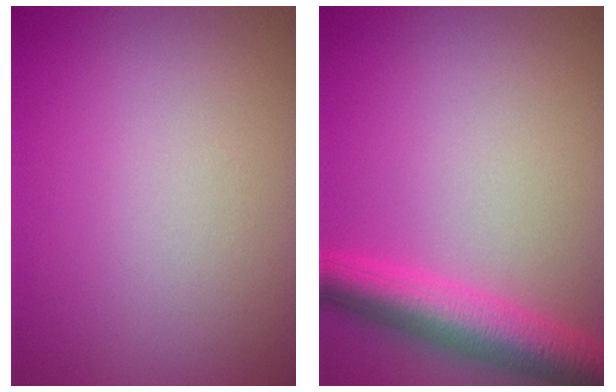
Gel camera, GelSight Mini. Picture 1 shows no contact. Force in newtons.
{"total": 5.5, "press": 5.5, "slide": 0.2}